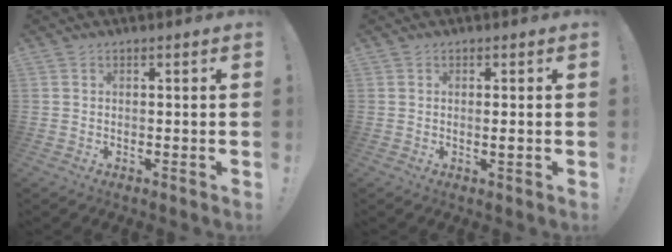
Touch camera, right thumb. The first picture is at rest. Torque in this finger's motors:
{"motor_torque": [0.04, -0.26, -0.13, 0.36, -0.08]}